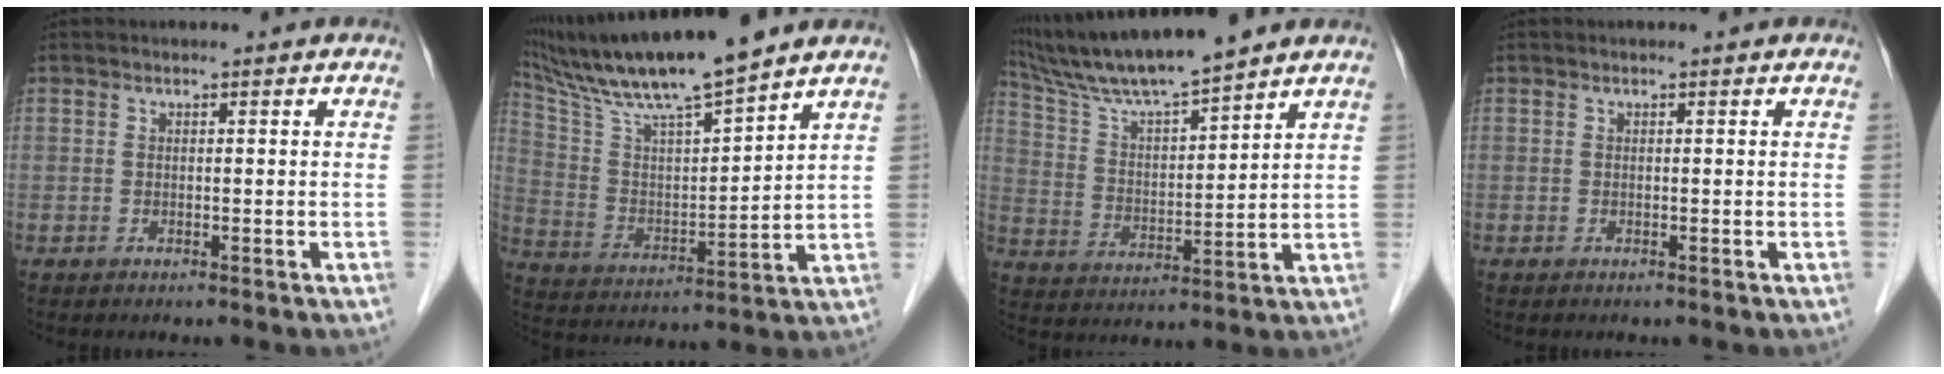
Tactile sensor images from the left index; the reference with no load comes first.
{"total": 16.7, "force": [14.3, 0.1, 8.7], "torque": [-0.164, 0.009, 0.260]}
{"total": 12.2, "force": [10.8, -0.3, 5.7], "torque": [-0.115, 0.013, 0.204]}
{"total": 0.0}